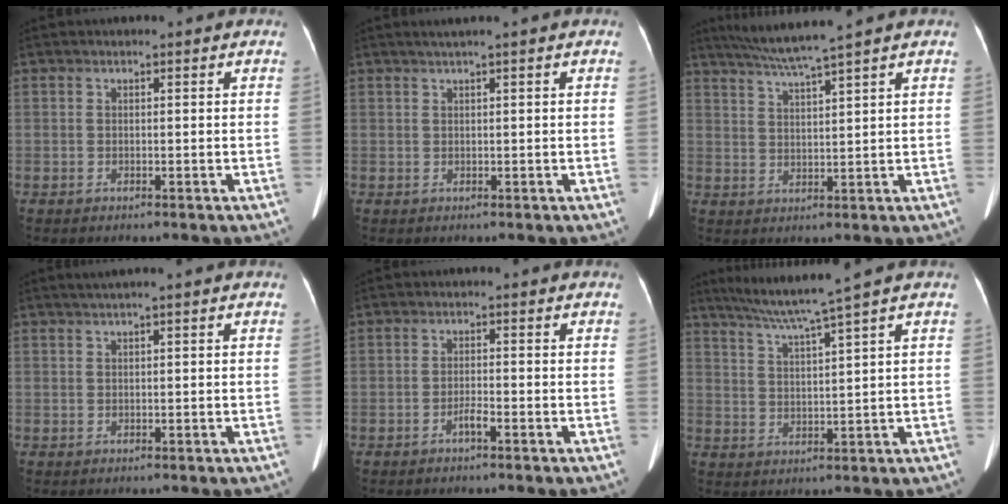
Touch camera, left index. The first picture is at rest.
{"total": 1.5, "force": [0.9, -0.4, 1.1], "torque": [-0.025, 0.007, 0.022]}
{"total": 6.8, "force": [5.6, -1.7, 3.4], "torque": [-0.061, 0.005, 0.104]}
{"total": 1.5, "force": [0.9, -0.3, 1.1], "torque": [-0.028, 0.011, 0.023]}
{"total": 1.5, "force": [-1.1, 0.0, 1.0], "torque": [-0.021, 0.001, -0.022]}
{"total": 7.6, "force": [5.8, -2.3, 4.3], "torque": [-0.075, 0.001, 0.107]}